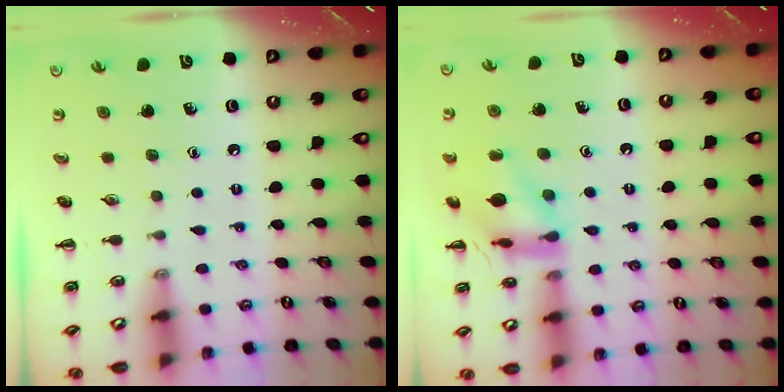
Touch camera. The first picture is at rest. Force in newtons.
{"total": 12.8, "press": 12.8, "slide": 0.6}